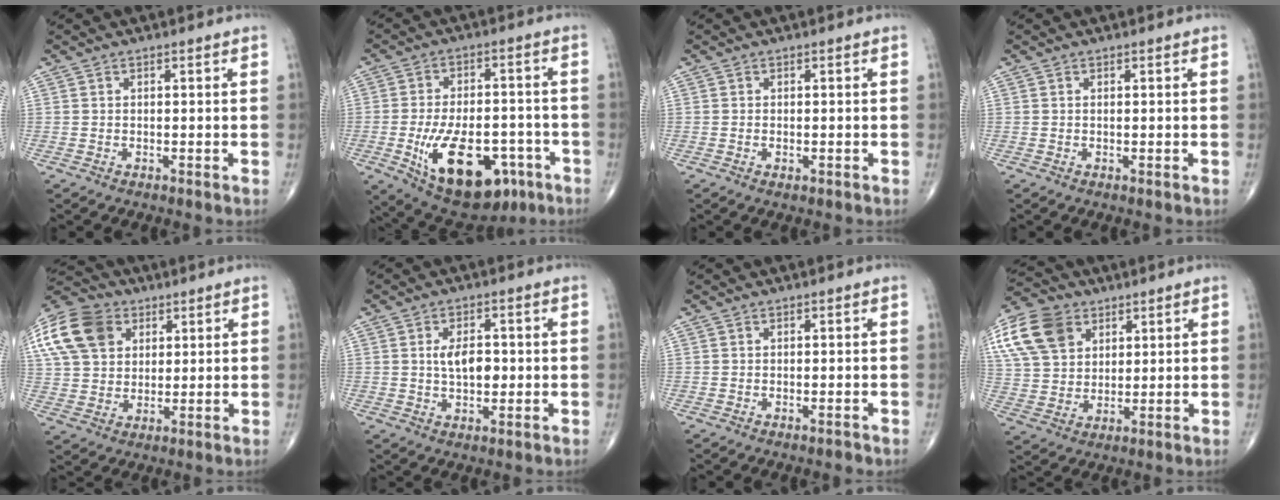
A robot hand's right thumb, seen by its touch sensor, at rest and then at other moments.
{"total": 19.4, "force": [-7.5, 10.3, 14.6], "torque": [-0.219, 0.021, -0.094]}
{"total": 1.1, "force": [-0.4, 0.5, 0.9], "torque": [-0.017, 0.000, -0.004]}
{"total": 0.0}
{"total": 19.9, "force": [7.6, 14.8, 10.9], "torque": [-0.242, 0.027, 0.140]}
{"total": 6.0, "force": [0.2, 3.3, 5.0], "torque": [-0.077, -0.001, 0.004]}
{"total": 0.8, "force": [-0.6, 0.2, 0.5], "torque": [-0.010, 0.000, -0.008]}
{"total": 15.8, "force": [6.7, 11.4, 8.7], "torque": [-0.168, -0.002, 0.124]}